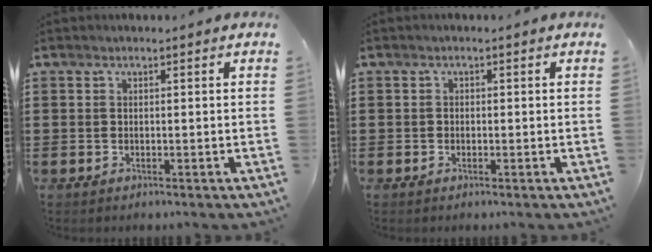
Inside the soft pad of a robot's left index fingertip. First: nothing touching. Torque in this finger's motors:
{"motor_torque": [-0.64, 0.98, 0.01, -0.01]}